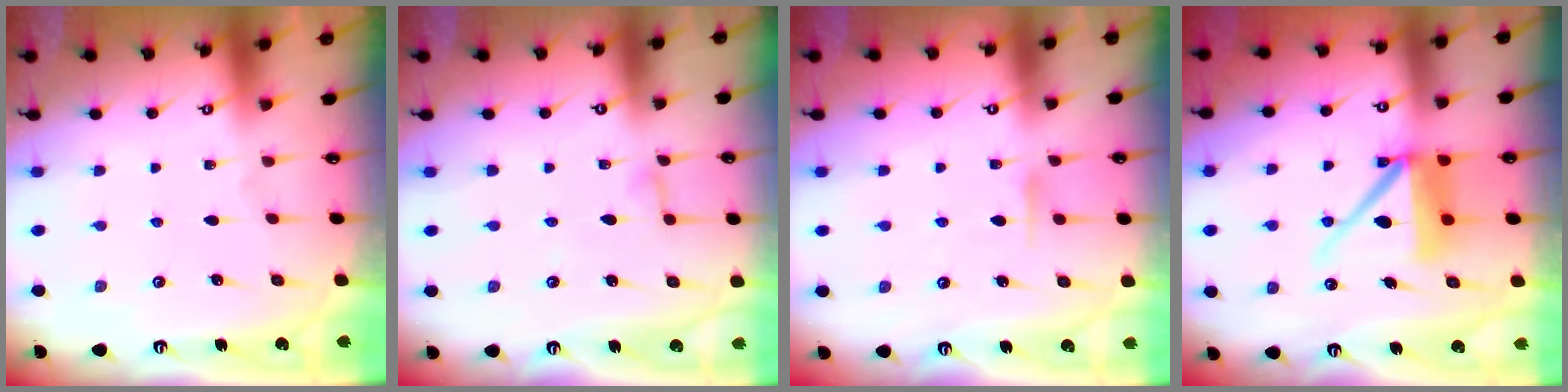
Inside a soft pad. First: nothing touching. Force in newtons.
{"total": 3.1, "press": 3.1, "slide": 0.3}
{"total": 5.4, "press": 5.4, "slide": 0.7}
{"total": 11.8, "press": 11.7, "slide": 1.4}